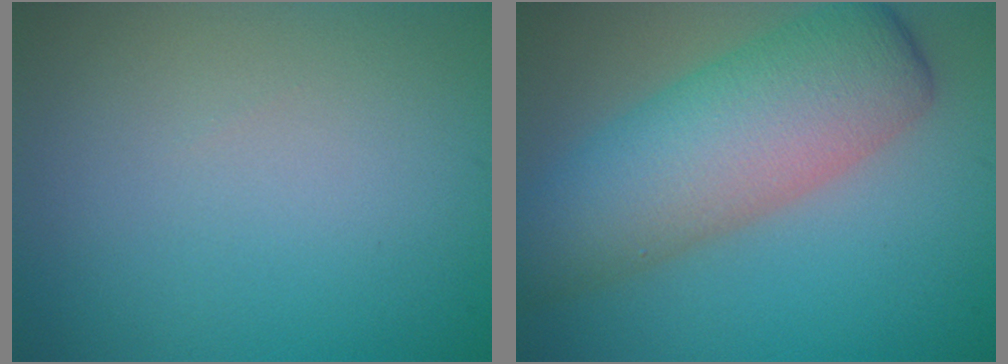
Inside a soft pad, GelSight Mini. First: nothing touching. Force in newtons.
{"total": 8.9, "press": 8.9, "slide": 0.4}